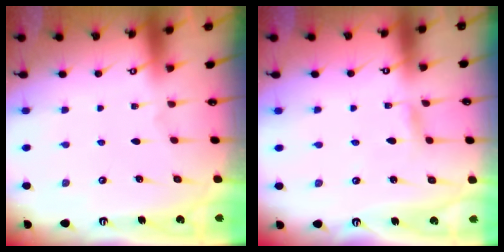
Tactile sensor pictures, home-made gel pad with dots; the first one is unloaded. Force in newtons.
{"total": 2.2, "press": 2.2, "slide": 0.2}